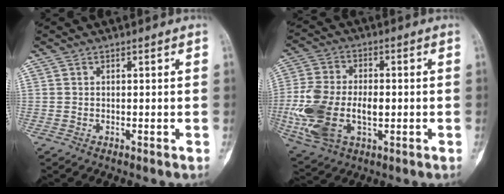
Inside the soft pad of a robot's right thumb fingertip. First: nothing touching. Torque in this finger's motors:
{"motor_torque": [2.04, 2.10, 1.89, -0.53, 0.19]}